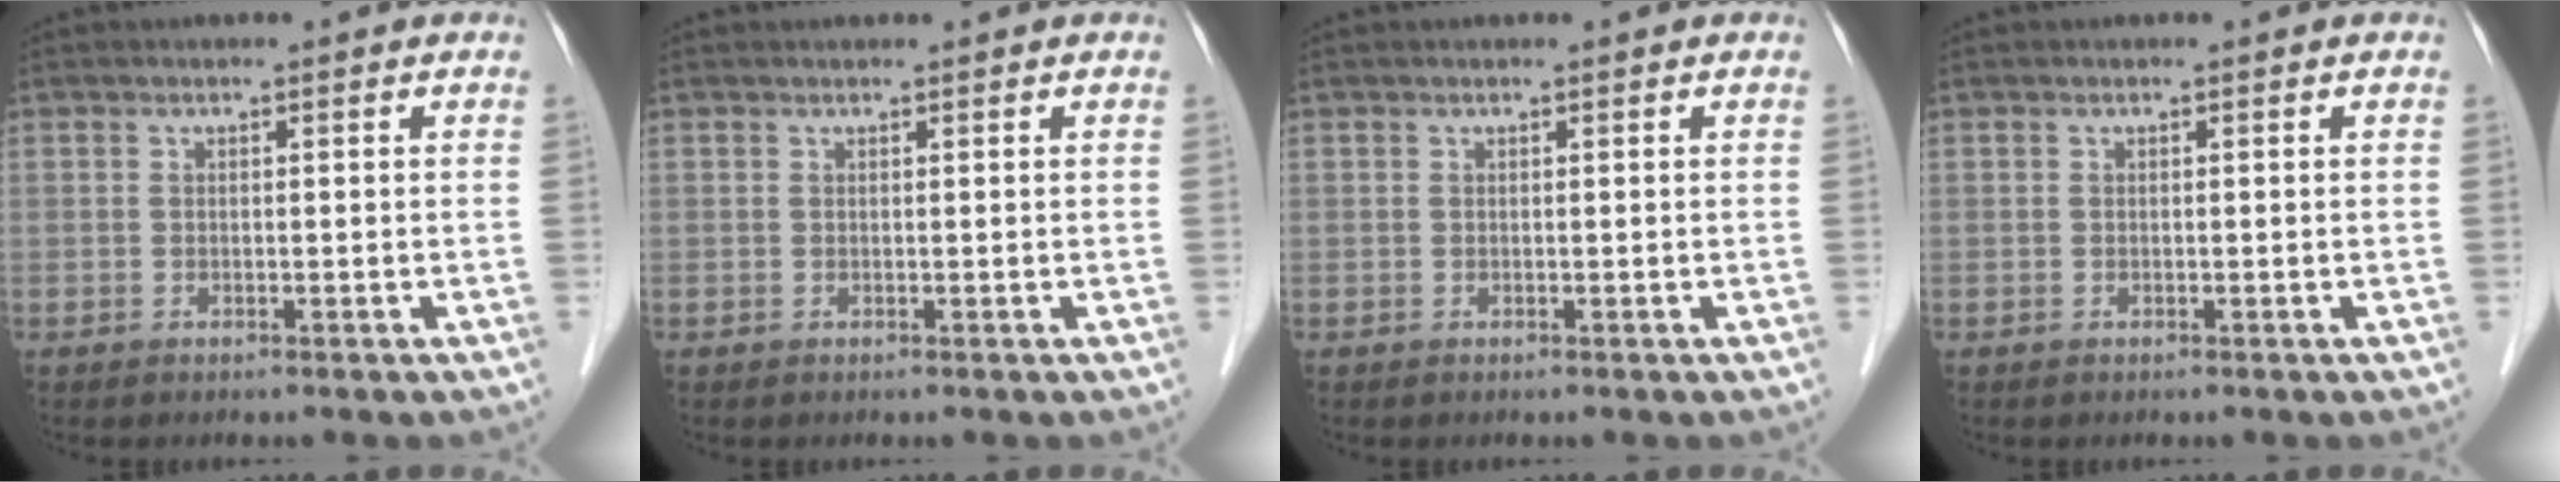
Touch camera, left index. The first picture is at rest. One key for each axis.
{"total": 0.6, "fx": 0.6, "fy": 0.0, "fz": 0.1, "tx": -0.005, "ty": 0.006, "tz": 0.011}
{"total": 0.0}
{"total": 0.0}